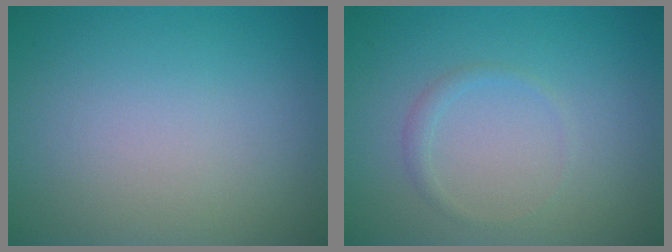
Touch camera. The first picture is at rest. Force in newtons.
{"total": 0.9, "press": 0.9, "slide": 0.1}